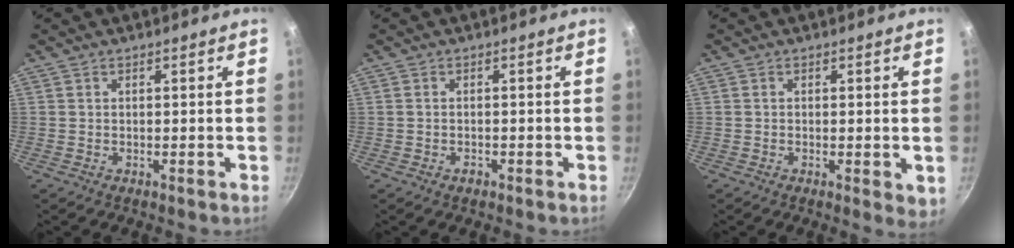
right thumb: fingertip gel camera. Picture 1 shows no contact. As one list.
[{"total": 1.2, "force": [-0.7, 0.7, 0.7], "torque": [-0.012, 0.006, -0.012]}, {"total": 3.4, "force": [-0.5, 1.2, 3.1], "torque": [-0.041, -0.010, -0.007]}]